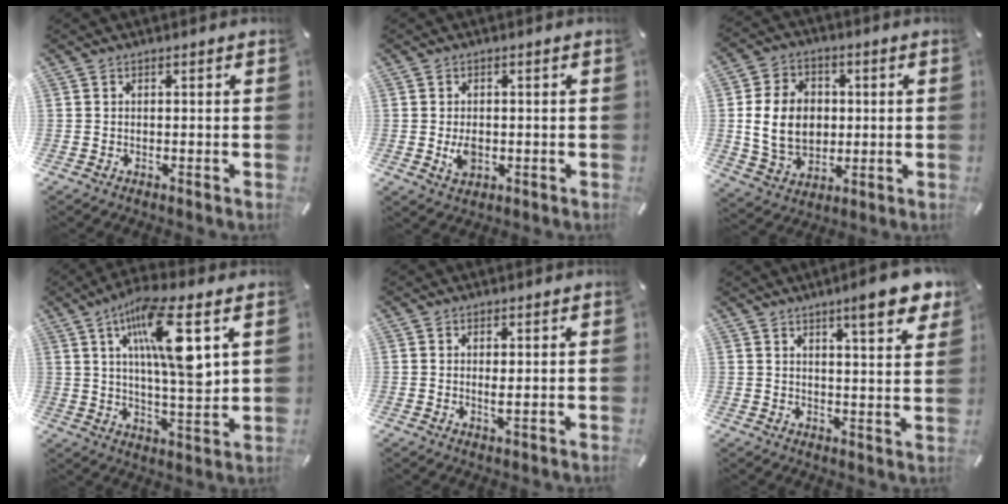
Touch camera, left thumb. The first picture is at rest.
{"total": 4.0, "force": [-0.4, 2.7, 2.9], "torque": [-0.058, -0.006, -0.010]}
{"total": 12.6, "force": [0.6, 10.2, 7.4], "torque": [-0.158, 0.012, 0.011]}
{"total": 16.6, "force": [6.7, 4.6, 14.5], "torque": [-0.264, -0.017, 0.101]}
{"total": 2.0, "force": [0.3, 0.5, 1.9], "torque": [-0.039, -0.003, 0.005]}
{"total": 9.3, "force": [6.4, 1.8, 6.5], "torque": [-0.093, -0.035, 0.103]}